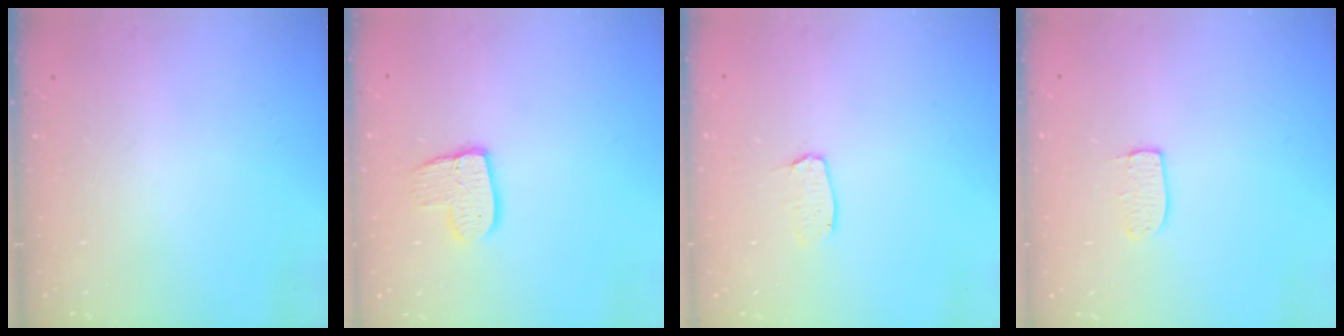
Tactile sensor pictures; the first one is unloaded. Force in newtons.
{"total": 9.8, "press": 9.8, "slide": 0.7}
{"total": 3.7, "press": 3.7, "slide": 0.3}
{"total": 5.2, "press": 5.2, "slide": 0.3}